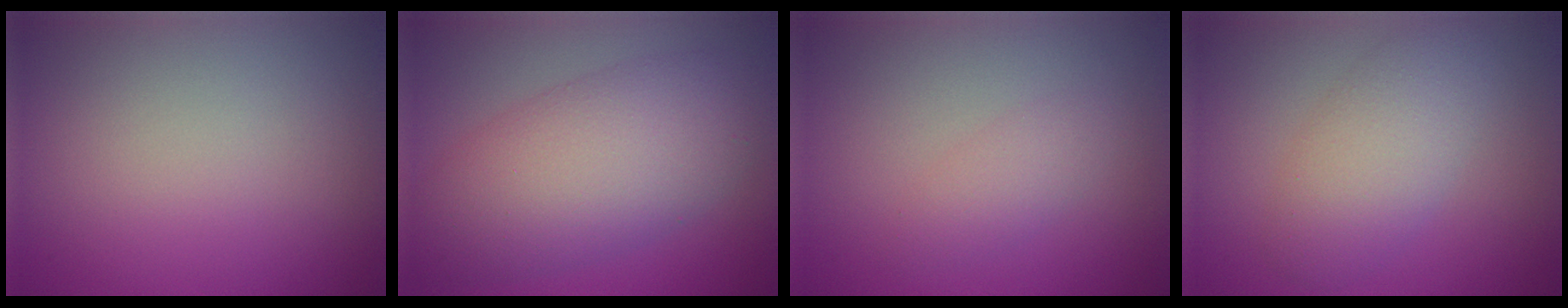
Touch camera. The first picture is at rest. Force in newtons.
{"total": 8.5, "press": 8.5, "slide": 0.1}
{"total": 1.7, "press": 1.7, "slide": 0.0}
{"total": 4.4, "press": 4.4, "slide": 0.4}